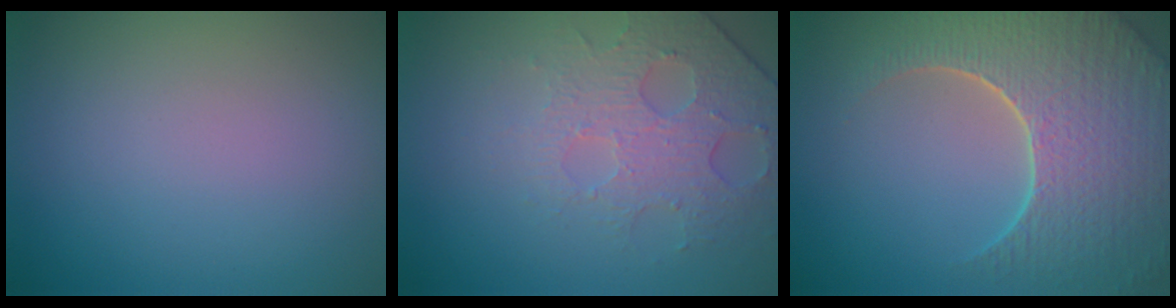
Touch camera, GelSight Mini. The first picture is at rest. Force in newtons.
{"total": 4.9, "press": 3.4, "slide": 3.6}
{"total": 8.7, "press": 6.0, "slide": 6.3}